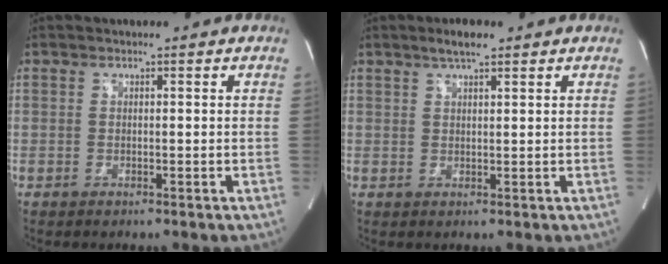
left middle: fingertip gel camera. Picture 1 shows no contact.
{"total": 3.4, "force": [2.5, 0.7, 2.3], "torque": [-0.045, 0.008, 0.043]}